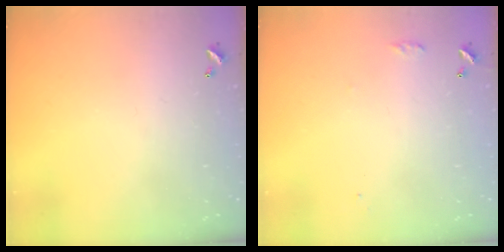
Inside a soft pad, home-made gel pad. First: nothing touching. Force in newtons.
{"total": 6.3, "press": 6.3, "slide": 0.8}